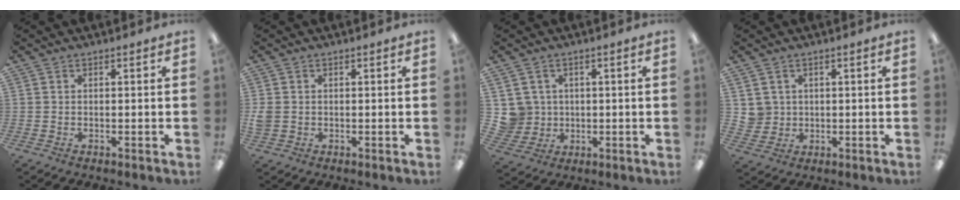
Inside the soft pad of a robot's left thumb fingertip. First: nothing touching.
{"total": 2.5, "force": [0.1, 2.3, 1.1], "torque": [-0.019, 0.004, 0.002]}
{"total": 5.4, "force": [1.5, 5.2, 0.2], "torque": [-0.024, 0.004, 0.033]}
{"total": 3.9, "force": [1.9, 3.4, -0.2], "torque": [-0.011, 0.003, 0.038]}